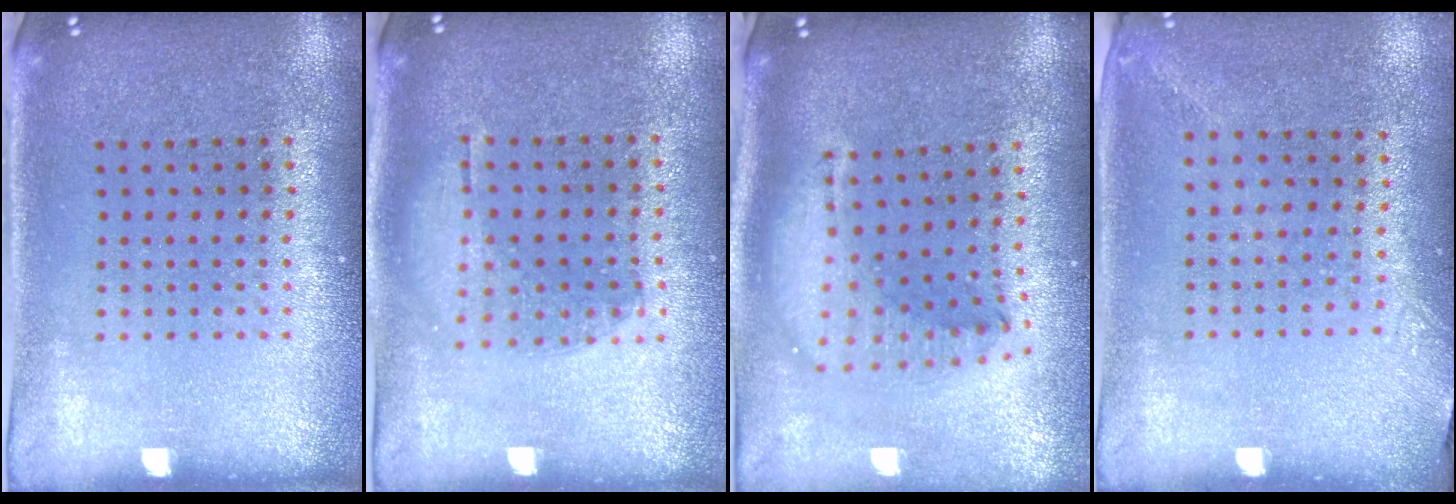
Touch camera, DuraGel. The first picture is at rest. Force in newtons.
{"total": 1.0, "press": 0.9, "slide": 0.4}
{"total": 2.2, "press": 1.7, "slide": 1.4}
{"total": 1.4, "press": 1.1, "slide": 0.9}